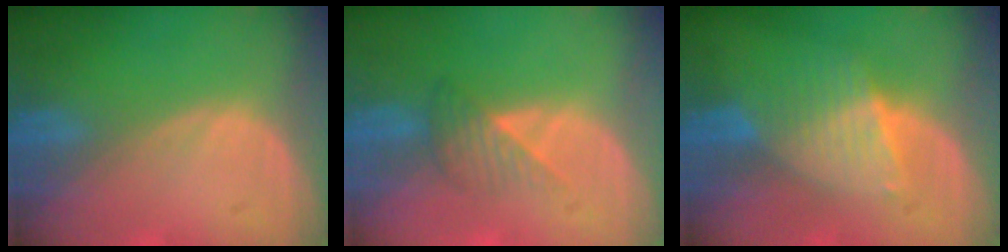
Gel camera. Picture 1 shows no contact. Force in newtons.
{"total": 3.3, "press": 3.2, "slide": 1.0}
{"total": 6.6, "press": 5.8, "slide": 3.0}